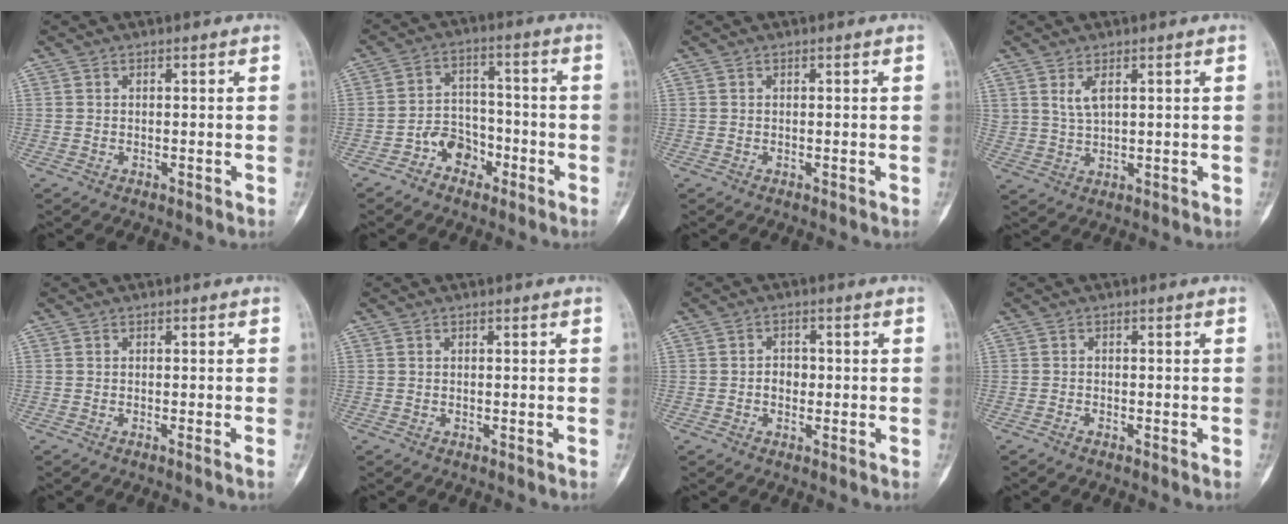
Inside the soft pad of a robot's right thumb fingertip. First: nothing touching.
{"total": 6.9, "force": [-3.8, 5.0, 2.9], "torque": [-0.019, 0.041, -0.069]}
{"total": 0.0}
{"total": 3.4, "force": [1.7, 1.5, 2.6], "torque": [-0.049, -0.011, 0.040]}
{"total": 0.7, "force": [-0.4, -0.3, 0.5], "torque": [-0.003, 0.004, -0.009]}
{"total": 0.0}
{"total": 2.6, "force": [-0.4, 2.1, 1.4], "torque": [-0.004, 0.008, -0.012]}
{"total": 0.7, "force": [-0.6, 0.2, 0.4], "torque": [-0.011, 0.001, -0.014]}